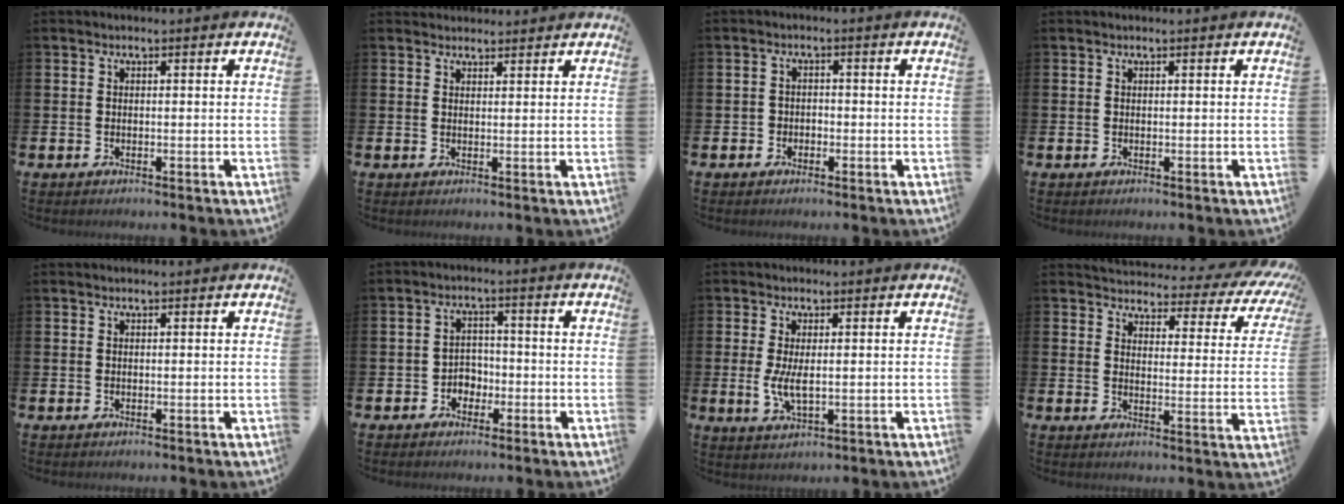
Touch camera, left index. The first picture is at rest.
{"total": 1.9, "force": [1.8, 0.6, -0.2], "torque": [0.007, -0.006, 0.033]}
{"total": 1.6, "force": [-0.9, 1.3, 0.2], "torque": [-0.006, 0.003, -0.022]}
{"total": 0.0}
{"total": 0.0}
{"total": 2.8, "force": [-1.5, 2.3, 0.7], "torque": [-0.021, 0.007, -0.036]}
{"total": 3.6, "force": [0.4, 1.5, 3.3], "torque": [-0.064, 0.002, 0.007]}
{"total": 3.1, "force": [2.7, 1.3, 0.9], "torque": [-0.033, -0.032, 0.036]}